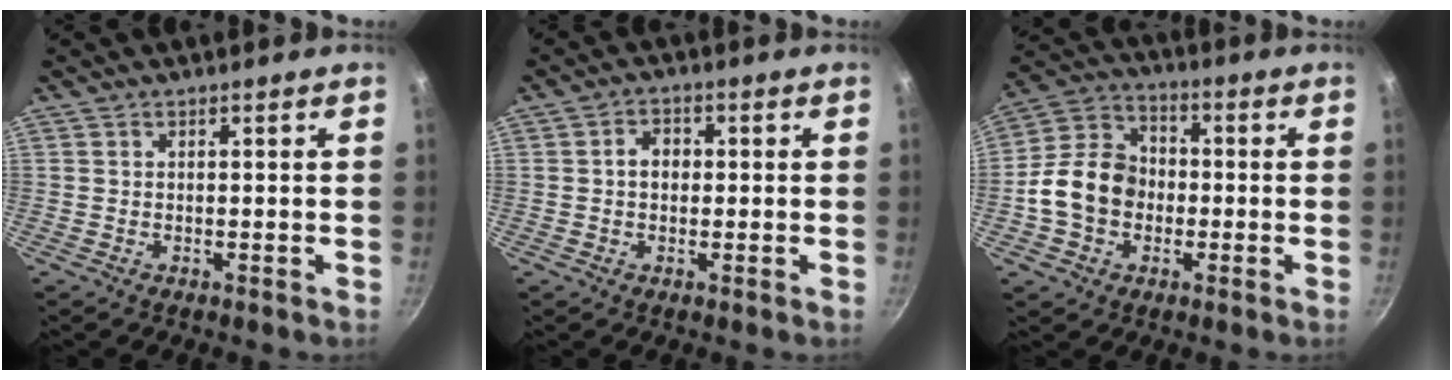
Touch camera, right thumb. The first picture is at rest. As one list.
[{"total": 3.6, "force": [0.1, 2.8, 2.3], "torque": [-0.018, 0.012, -0.002]}, {"total": 13.0, "force": [-2.1, 10.4, 7.4], "torque": [-0.105, 0.031, -0.055]}]